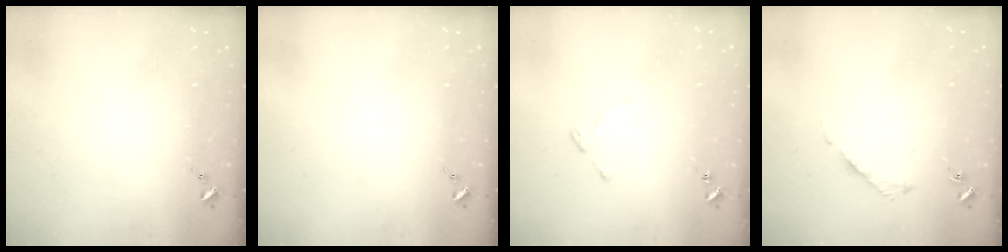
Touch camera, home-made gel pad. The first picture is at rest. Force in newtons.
{"total": 0.0}
{"total": 4.1, "press": 4.1, "slide": 0.5}
{"total": 4.1, "press": 4.1, "slide": 0.3}